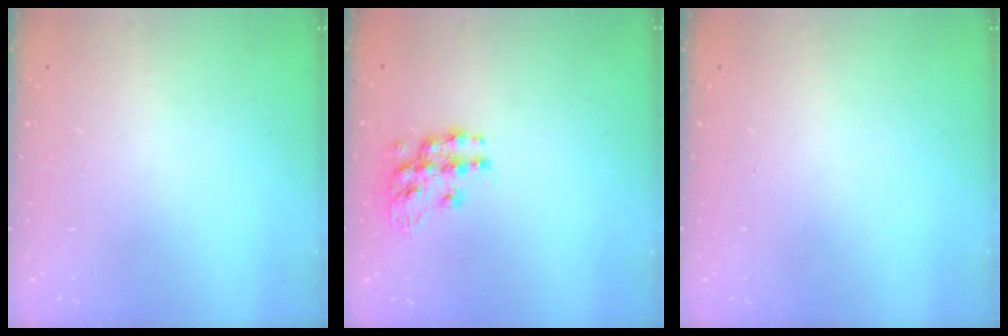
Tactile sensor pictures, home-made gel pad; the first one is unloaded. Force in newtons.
{"total": 11.8, "press": 11.7, "slide": 0.6}
{"total": 0.0}